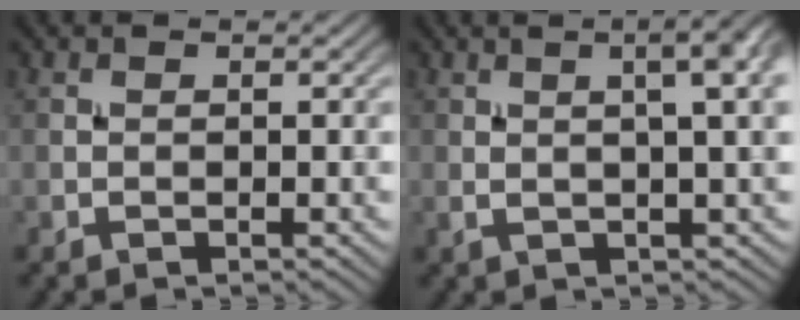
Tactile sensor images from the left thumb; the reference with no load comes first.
{"total": 7.8, "force": [2.5, 2.1, 7.1], "torque": [-0.078, 0.028, 0.025]}